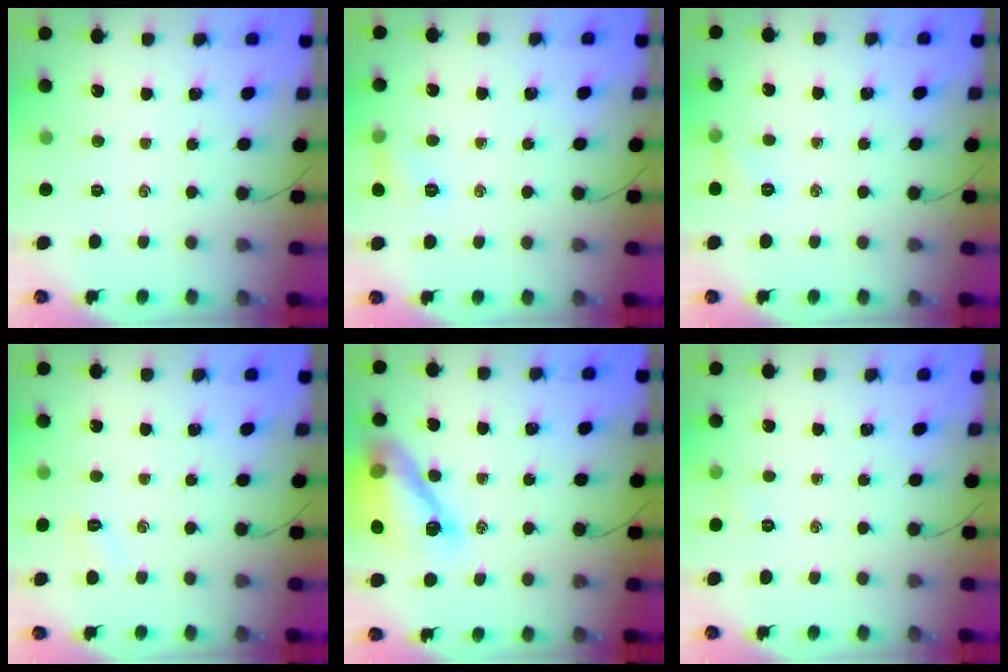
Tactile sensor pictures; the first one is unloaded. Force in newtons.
{"total": 6.6, "press": 6.5, "slide": 1.3}
{"total": 5.7, "press": 5.5, "slide": 1.4}
{"total": 2.9, "press": 2.8, "slide": 0.8}
{"total": 14.3, "press": 14.0, "slide": 2.8}
{"total": 3.2, "press": 3.1, "slide": 1.0}